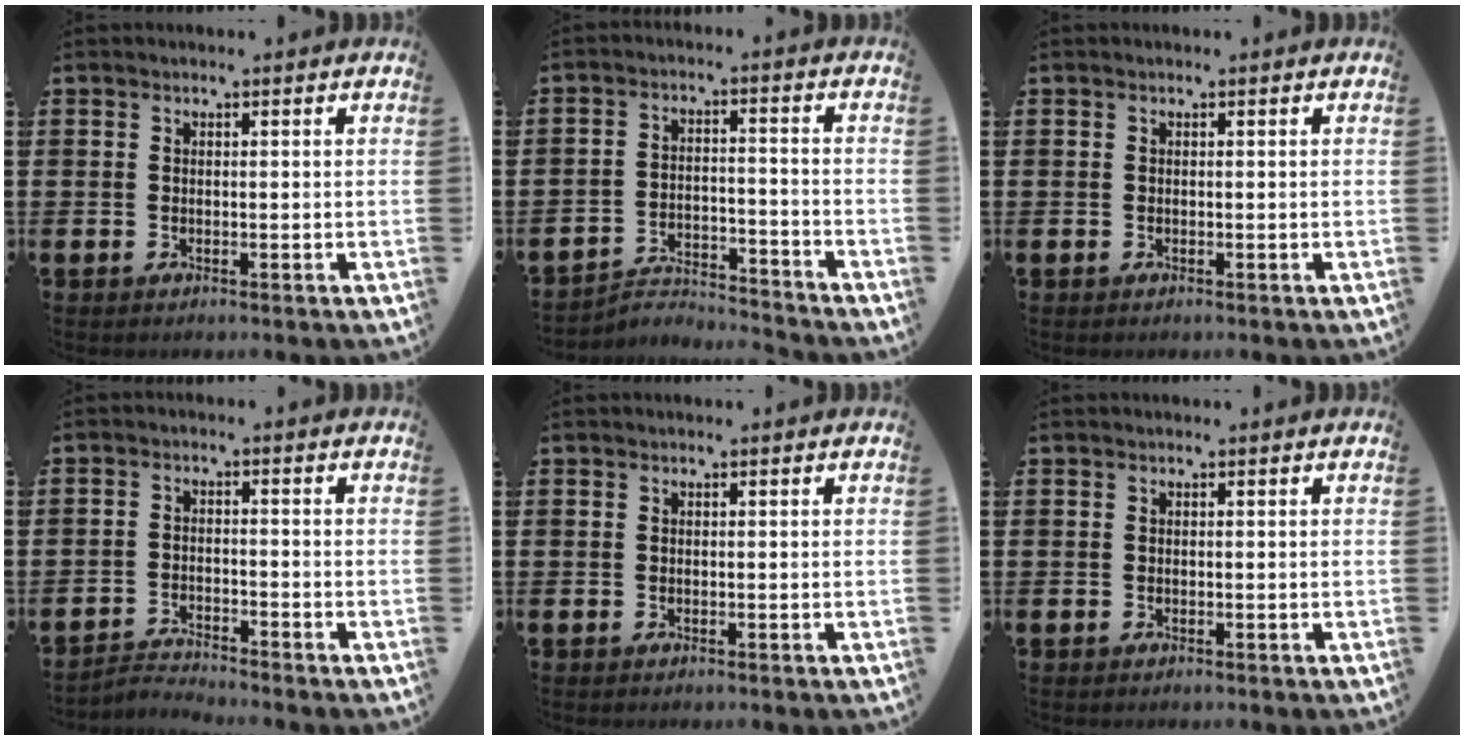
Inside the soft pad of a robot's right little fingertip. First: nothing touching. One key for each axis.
{"total": 3.9, "fx": -3.8, "fy": 0.6, "fz": 0.3, "tx": -0.011, "ty": 0.005, "tz": -0.083}
{"total": 0.0}
{"total": 2.3, "fx": -2.3, "fy": -0.1, "fz": 0.0, "tx": -0.005, "ty": 0.002, "tz": -0.051}
{"total": 0.0}
{"total": 0.0}